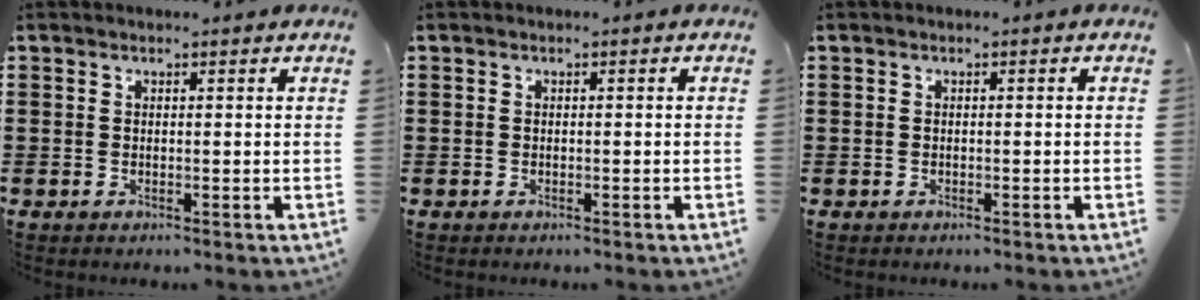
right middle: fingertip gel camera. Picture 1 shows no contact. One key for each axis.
{"total": 0.0}
{"total": 0.0}